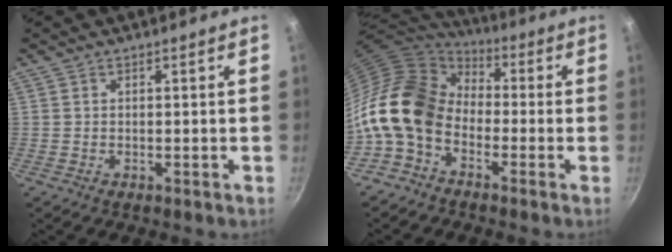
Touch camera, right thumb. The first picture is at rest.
{"total": 15.9, "force": [-2.5, 11.5, 10.7], "torque": [-0.178, 0.040, -0.070]}